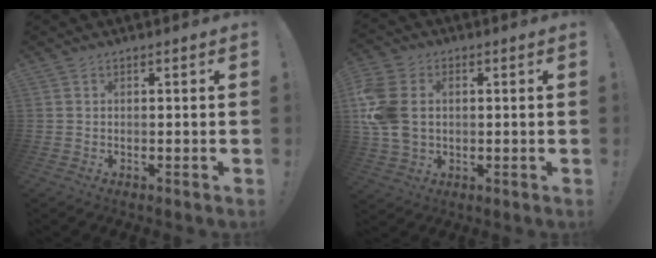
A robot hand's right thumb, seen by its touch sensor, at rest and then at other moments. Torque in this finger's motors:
{"motor_torque": [1.44, 1.44, 0.15, 0.10, 0.14]}